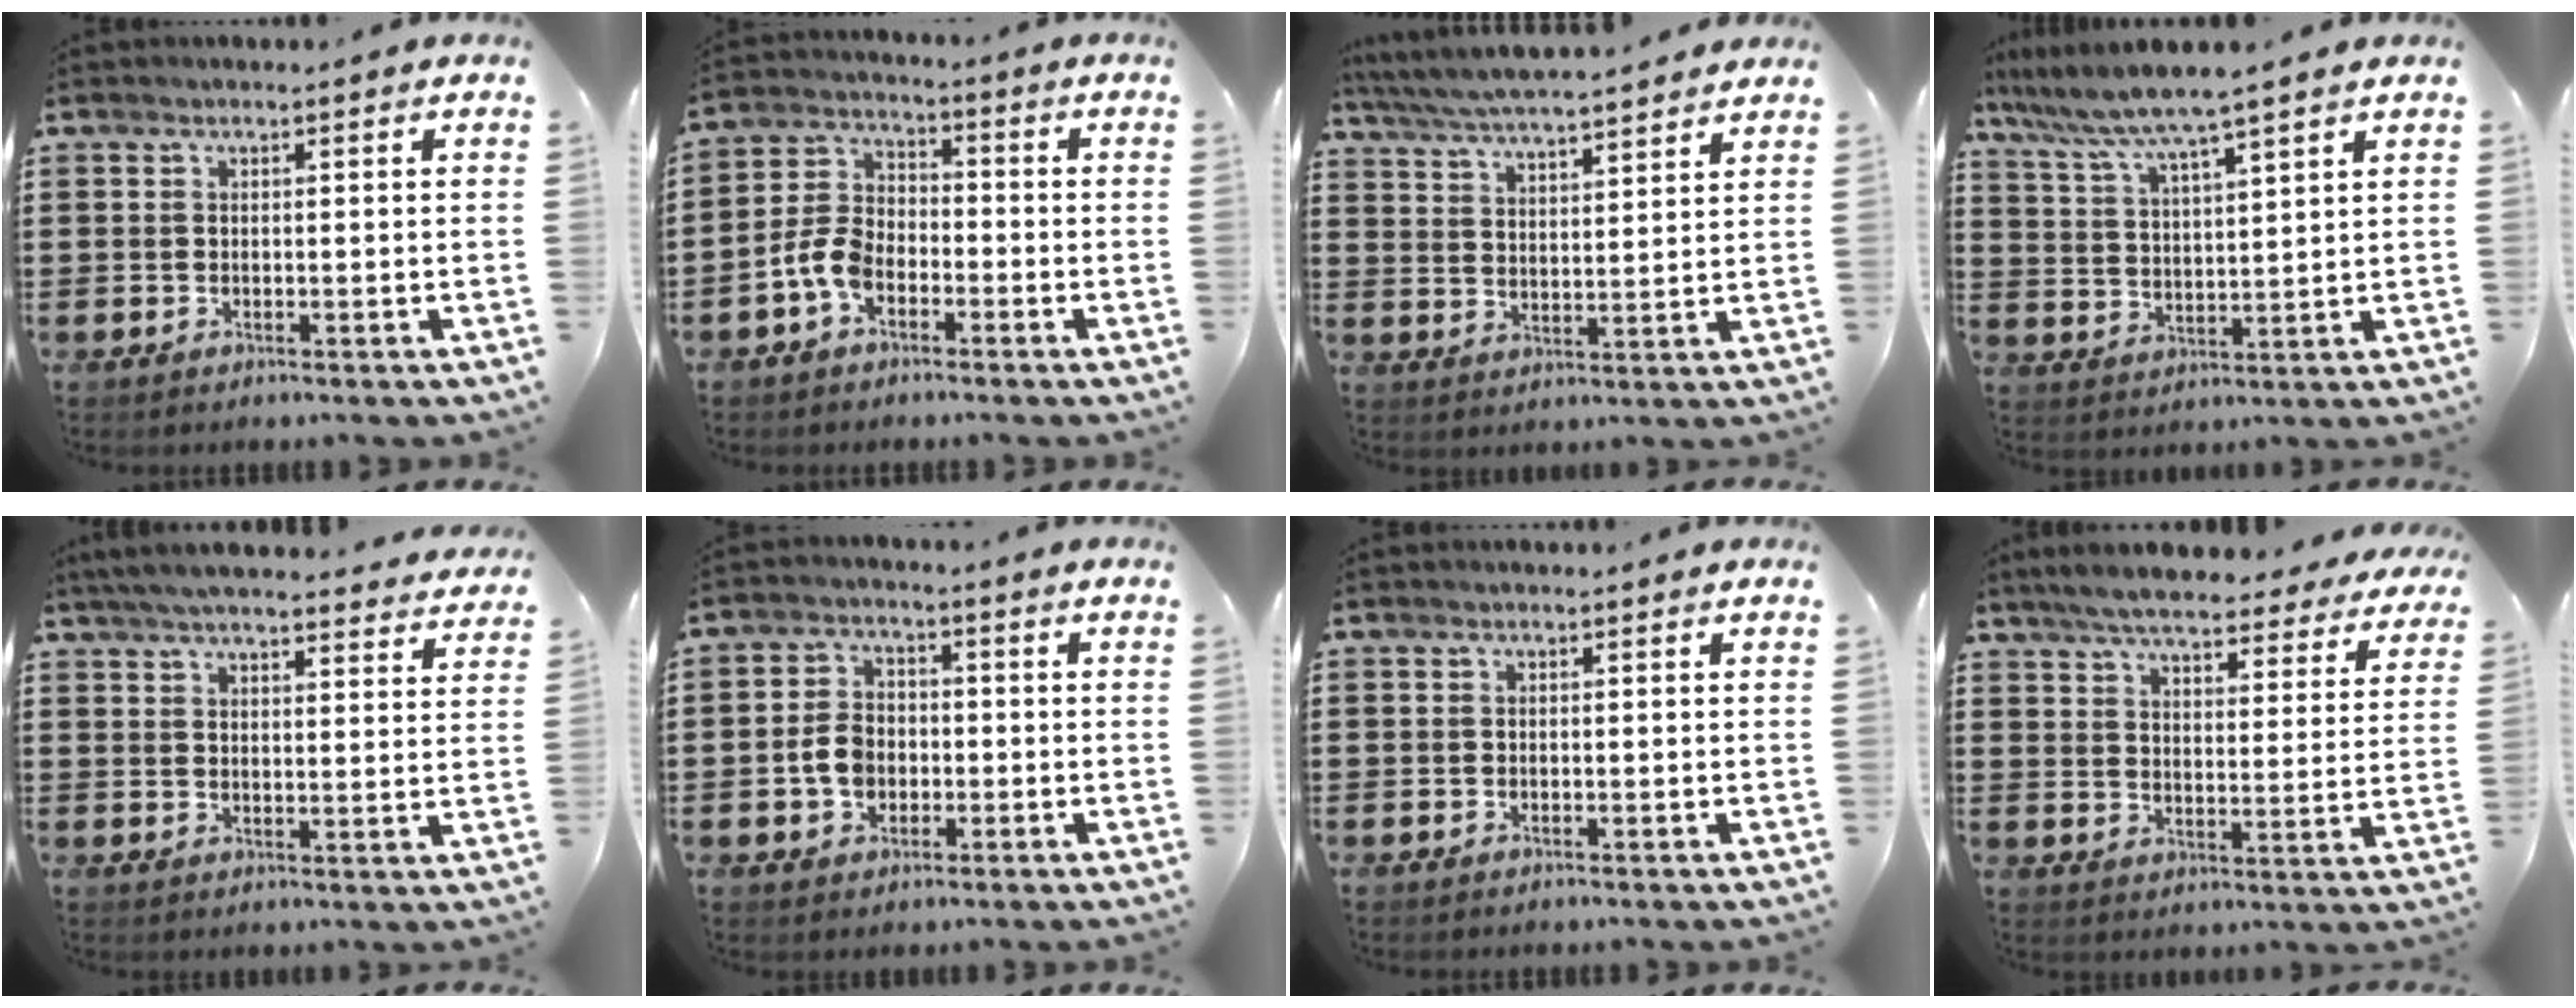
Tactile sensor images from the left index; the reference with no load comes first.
{"total": 5.9, "force": [-3.1, 3.5, 3.6], "torque": [-0.098, 0.007, -0.066]}
{"total": 5.3, "force": [5.2, -0.1, 1.3], "torque": [-0.050, -0.030, 0.088]}
{"total": 6.1, "force": [5.3, -0.3, 3.0], "torque": [-0.079, -0.027, 0.089]}
{"total": 5.4, "force": [5.1, 0.1, 1.9], "torque": [-0.053, -0.021, 0.092]}
{"total": 4.9, "force": [-1.1, 3.6, 3.0], "torque": [-0.075, 0.005, -0.025]}
{"total": 0.0}
{"total": 6.3, "force": [5.9, 0.5, 2.0], "torque": [-0.067, -0.031, 0.103]}